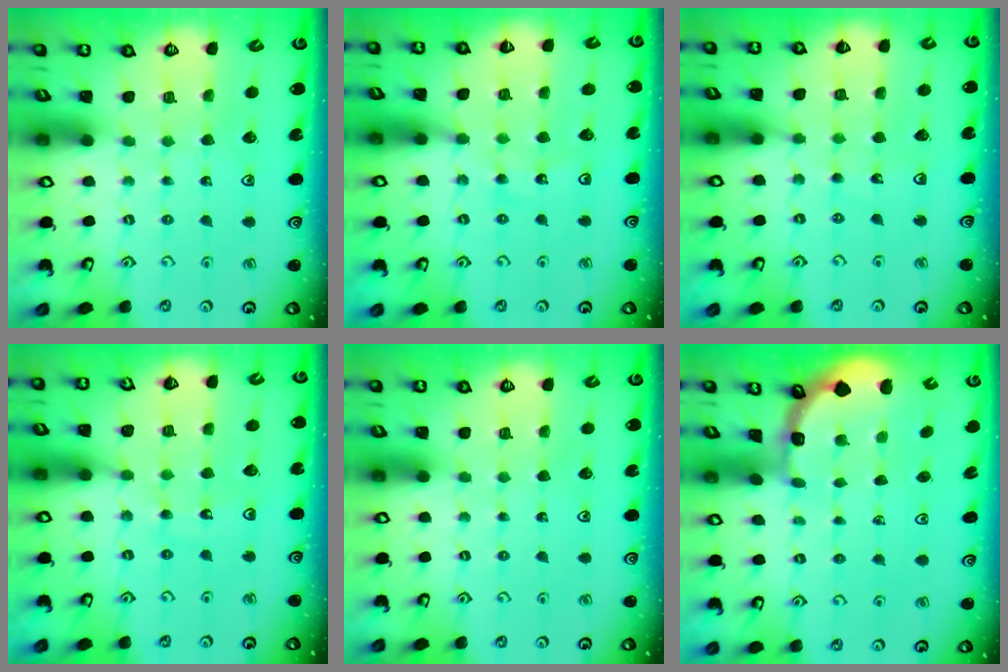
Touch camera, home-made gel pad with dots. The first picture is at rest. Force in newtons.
{"total": 12.0, "press": 11.5, "slide": 3.4}
{"total": 4.2, "press": 3.3, "slide": 2.5}
{"total": 10.5, "press": 10.3, "slide": 1.9}
{"total": 0.0}
{"total": 1.5, "press": 1.4, "slide": 0.3}